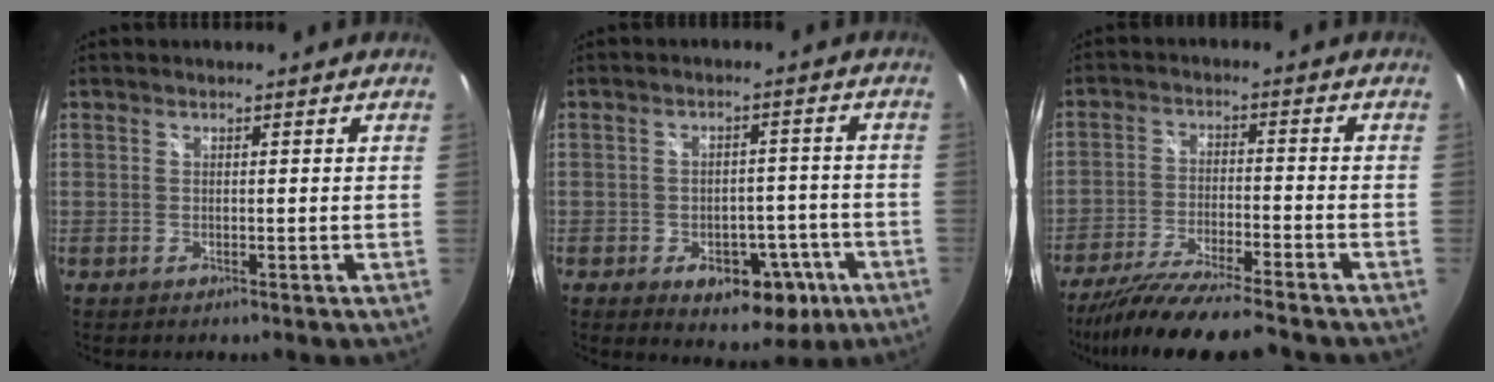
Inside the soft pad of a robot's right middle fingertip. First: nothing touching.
{"total": 11.1, "force": [-5.4, 7.1, 6.5], "torque": [-0.094, 0.008, -0.057]}
{"total": 13.6, "force": [-12.0, 0.5, 6.5], "torque": [-0.140, -0.030, -0.206]}